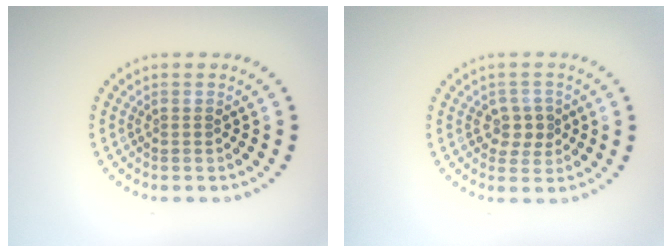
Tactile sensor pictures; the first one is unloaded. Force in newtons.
{"total": 2.4, "press": 2.2, "slide": 0.8}